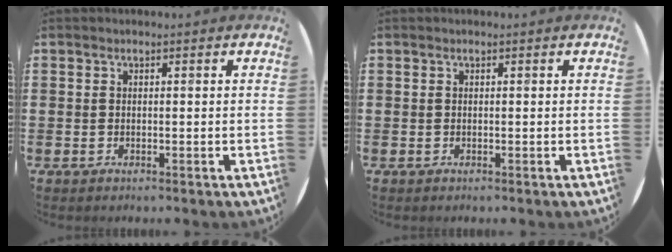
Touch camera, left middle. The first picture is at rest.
{"total": 0.0}